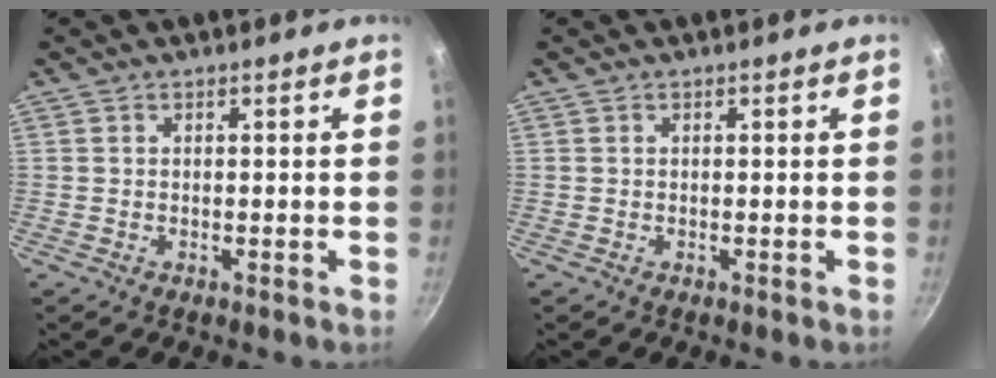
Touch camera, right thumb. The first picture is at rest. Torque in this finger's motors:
{"motor_torque": [-0.29, 0.04, 0.23, 0.49, -0.01]}